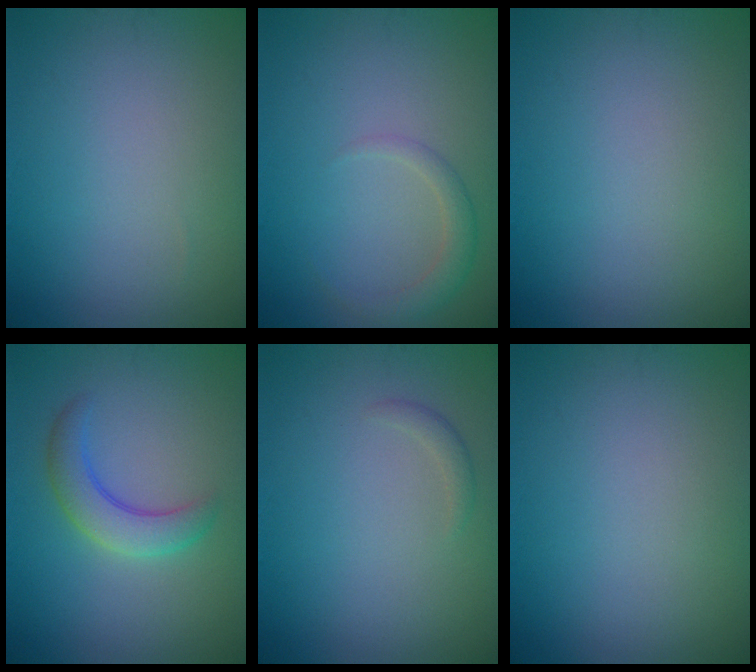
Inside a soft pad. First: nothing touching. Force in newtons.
{"total": 1.8, "press": 1.8, "slide": 0.1}
{"total": 0.0}
{"total": 3.3, "press": 3.3, "slide": 0.2}
{"total": 0.8, "press": 0.8, "slide": 0.1}
{"total": 0.0}